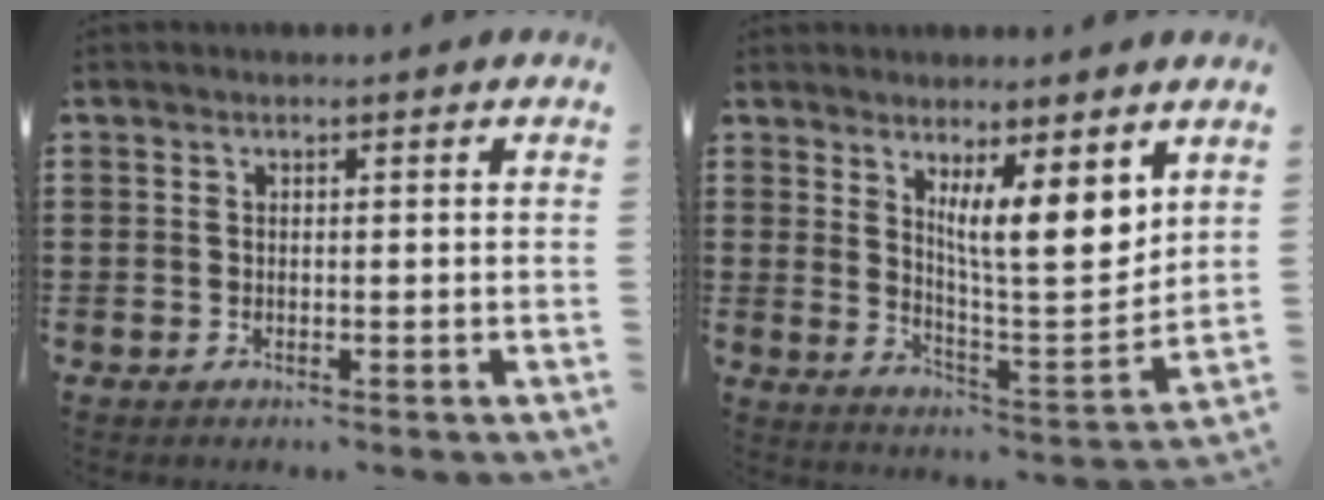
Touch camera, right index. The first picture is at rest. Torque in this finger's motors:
{"motor_torque": [1.46, 0.67, 0.67, 0.21]}